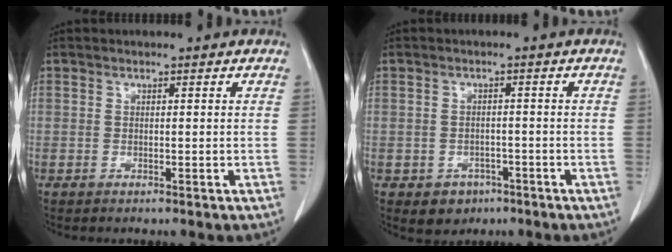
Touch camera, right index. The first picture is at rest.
{"total": 3.7, "force": [-2.0, 3.0, 0.9], "torque": [-0.007, 0.009, -0.019]}